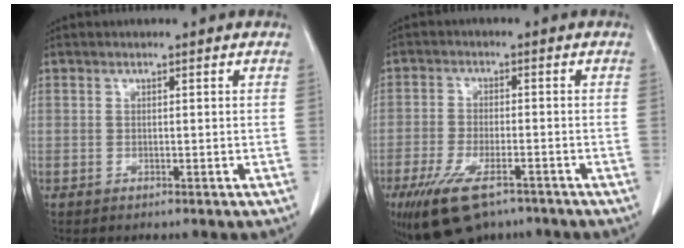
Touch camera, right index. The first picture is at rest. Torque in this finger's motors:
{"motor_torque": [1.22, -0.92, 0.57, 0.16]}